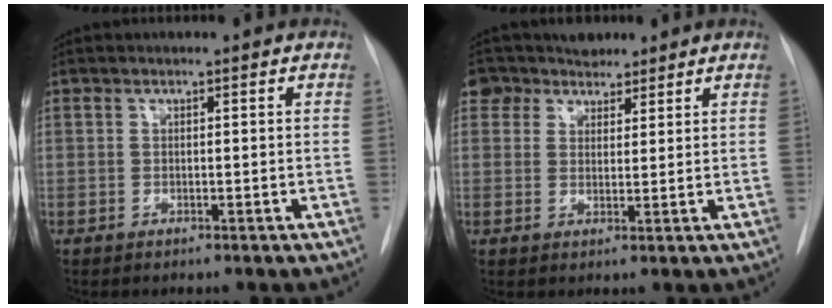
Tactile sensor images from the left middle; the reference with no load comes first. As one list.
[{"total": 5.2, "force": [4.1, 3.2, 0.2], "torque": [-0.001, 0.021, 0.071]}]